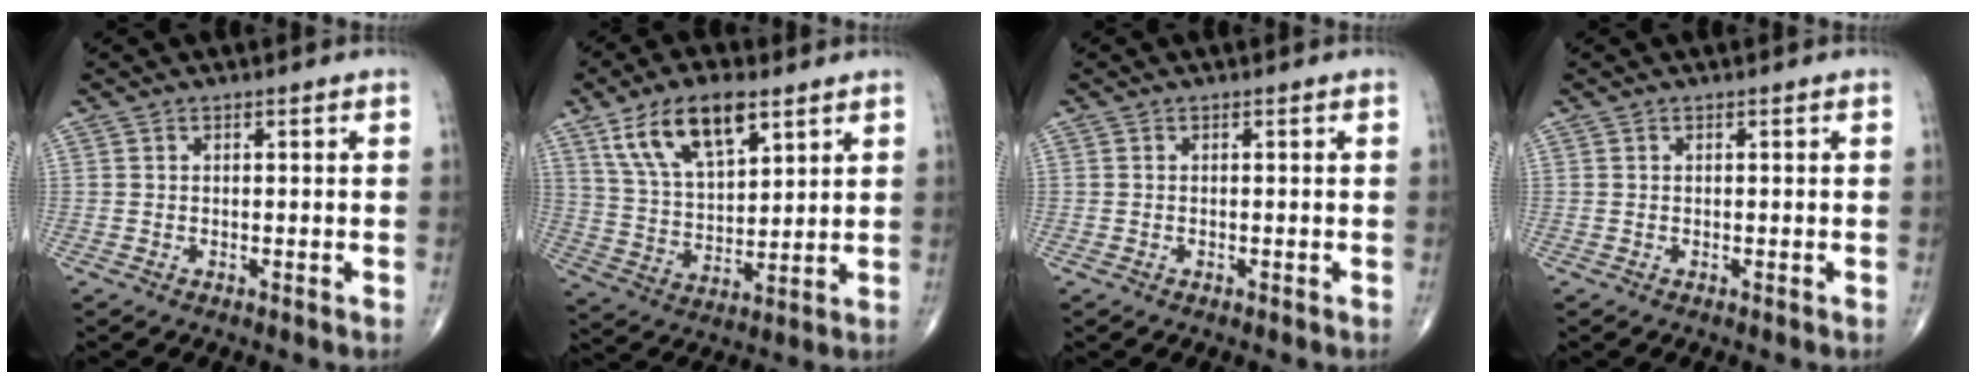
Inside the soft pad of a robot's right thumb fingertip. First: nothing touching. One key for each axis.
{"total": 14.7, "fx": 8.2, "fy": 6.6, "fz": 10.2, "tx": -0.165, "ty": -0.025, "tz": 0.158}
{"total": 0.0}
{"total": 0.0}